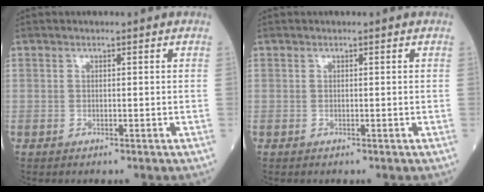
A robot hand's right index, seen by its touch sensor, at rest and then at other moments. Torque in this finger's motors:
{"motor_torque": [0.00, 0.00, -0.03, 0.00]}